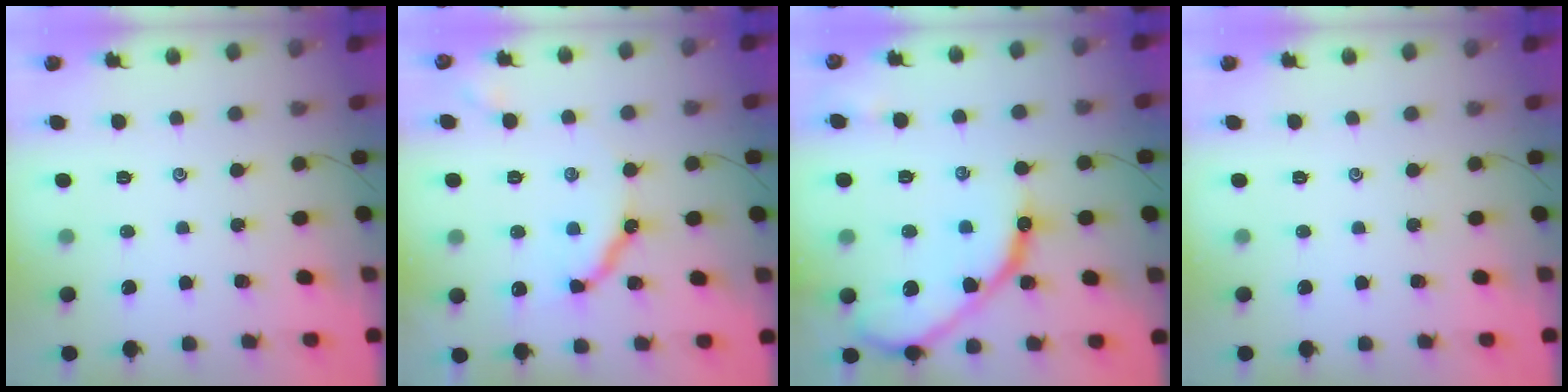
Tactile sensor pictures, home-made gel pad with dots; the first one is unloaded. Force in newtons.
{"total": 9.7, "press": 9.6, "slide": 1.0}
{"total": 13.8, "press": 13.7, "slide": 1.2}
{"total": 0.0}